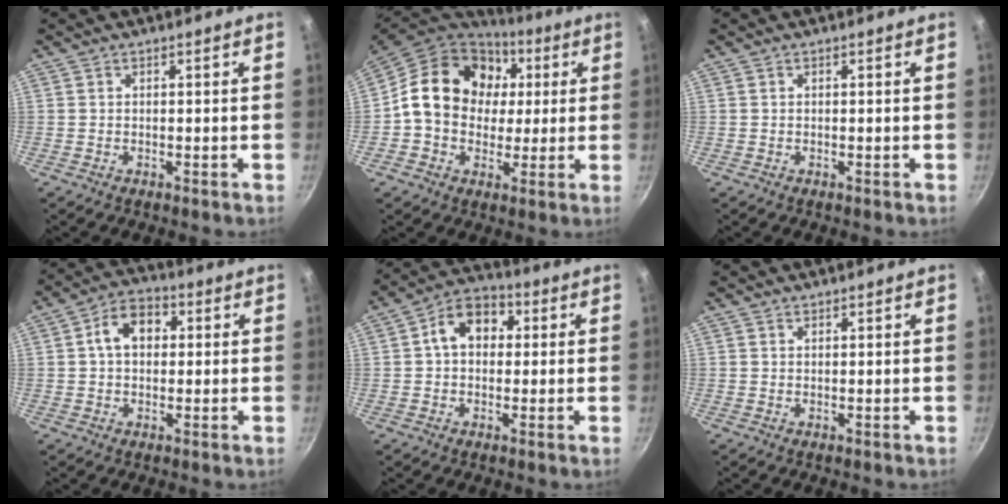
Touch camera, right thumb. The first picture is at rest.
{"total": 18.8, "force": [3.1, 15.2, 10.5], "torque": [-0.154, 0.025, 0.041]}
{"total": 0.0}
{"total": 8.1, "force": [1.5, 5.8, 5.4], "torque": [-0.061, 0.018, 0.011]}
{"total": 9.2, "force": [1.6, 6.8, 6.0], "torque": [-0.058, 0.023, 0.009]}
{"total": 0.6, "force": [0.6, 0.2, 0.0], "torque": [0.004, -0.008, 0.011]}